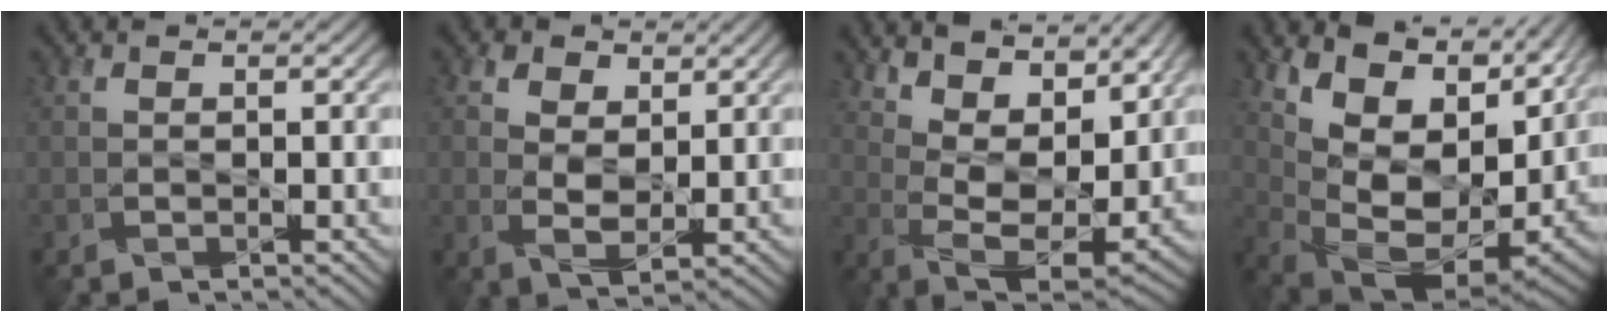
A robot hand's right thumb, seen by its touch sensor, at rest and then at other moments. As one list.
[{"total": 4.1, "force": [1.8, 2.4, 2.8], "torque": [-0.057, -0.007, 0.030]}, {"total": 13.0, "force": [8.8, 4.4, 8.5], "torque": [-0.174, -0.001, 0.133]}, {"total": 15.7, "force": [6.4, 8.0, 11.9], "torque": [-0.187, 0.017, 0.137]}]